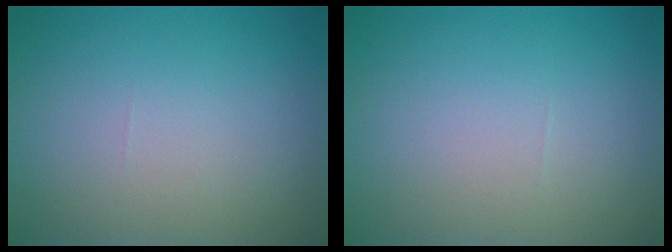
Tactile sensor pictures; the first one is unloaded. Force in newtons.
{"total": 0.0}